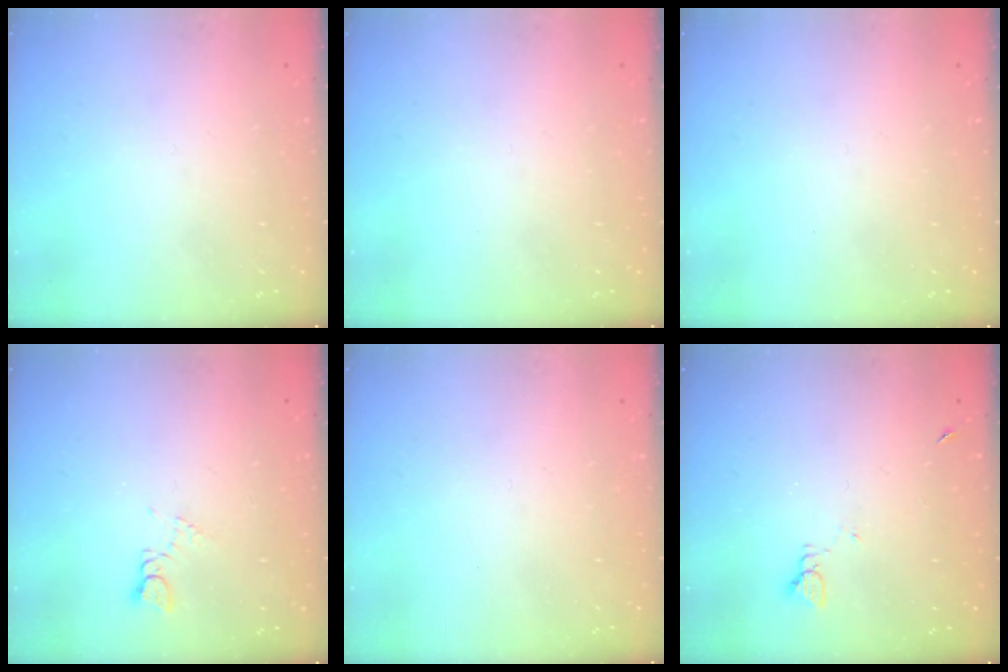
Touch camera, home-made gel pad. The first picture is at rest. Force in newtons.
{"total": 0.0}
{"total": 0.0}
{"total": 1.9, "press": 1.8, "slide": 0.3}
{"total": 0.0}
{"total": 2.7, "press": 2.7, "slide": 0.3}